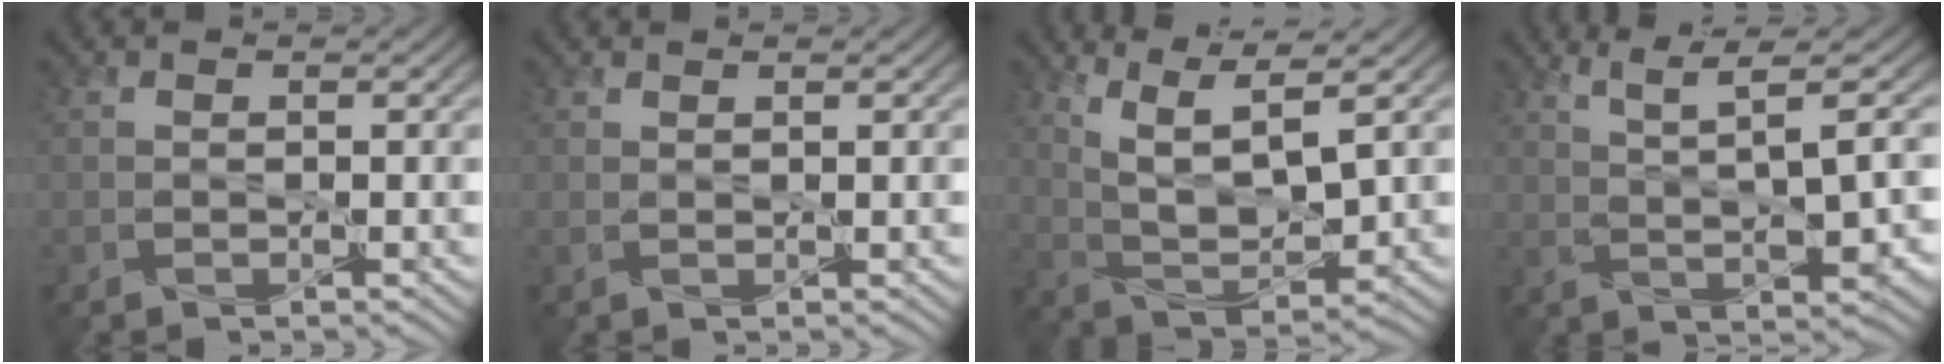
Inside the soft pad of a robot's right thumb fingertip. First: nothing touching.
{"total": 0.5, "force": [0.5, -0.1, 0.2], "torque": [-0.007, 0.002, 0.014]}
{"total": 7.5, "force": [4.4, 2.1, 5.7], "torque": [-0.116, -0.002, 0.094]}
{"total": 5.0, "force": [2.4, 0.3, 4.4], "torque": [-0.088, 0.005, 0.051]}